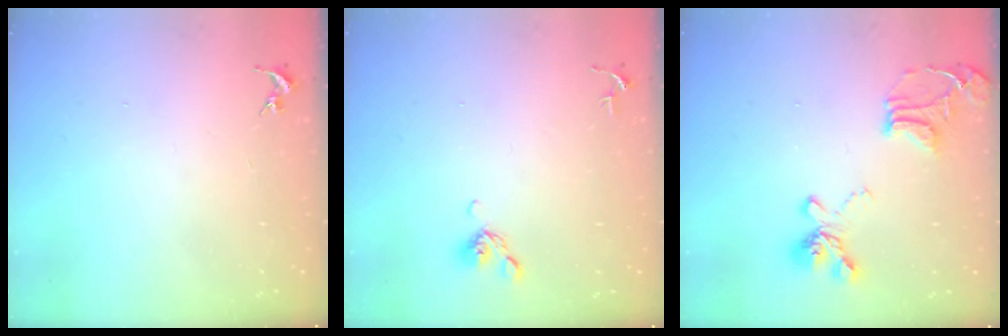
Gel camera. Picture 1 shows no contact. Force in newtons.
{"total": 5.9, "press": 5.7, "slide": 1.5}
{"total": 18.4, "press": 18.3, "slide": 1.8}